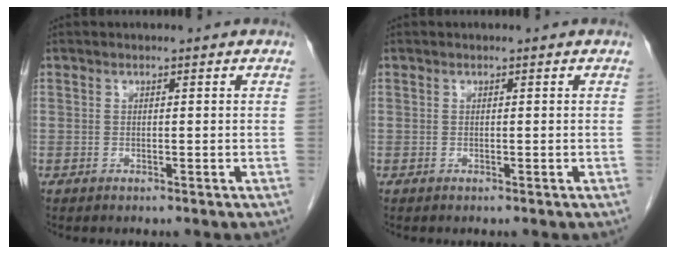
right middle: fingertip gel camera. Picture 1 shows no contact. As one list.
[{"total": 0.0}]